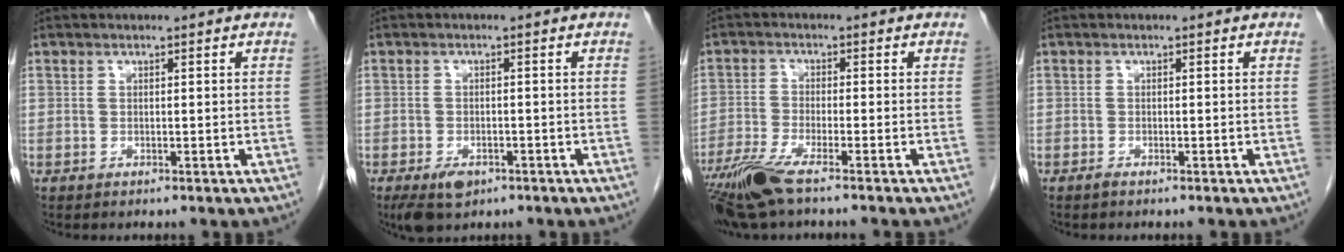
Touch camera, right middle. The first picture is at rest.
{"total": 4.5, "force": [-2.7, 2.4, 2.7], "torque": [-0.053, -0.006, -0.038]}
{"total": 7.7, "force": [-5.7, 0.1, 5.2], "torque": [-0.105, -0.019, -0.107]}
{"total": 0.6, "force": [-0.5, 0.0, 0.3], "torque": [-0.010, -0.001, -0.009]}